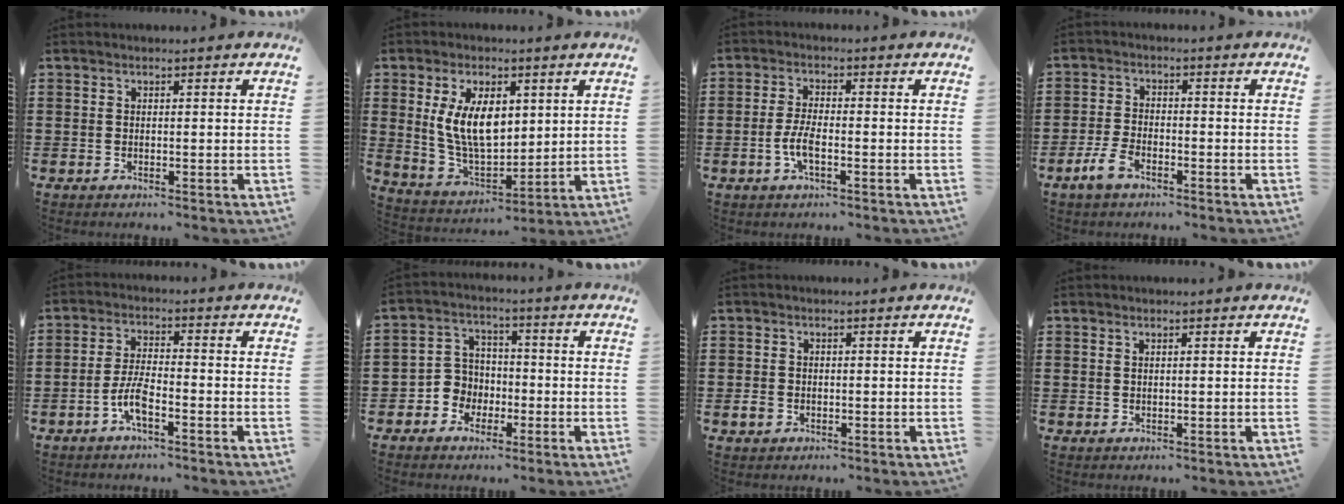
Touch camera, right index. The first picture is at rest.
{"total": 9.9, "force": [2.5, 5.4, 7.9], "torque": [-0.174, 0.004, 0.042]}
{"total": 3.9, "force": [-1.4, 1.2, 3.4], "torque": [-0.081, -0.002, -0.031]}
{"total": 3.8, "force": [-2.5, 1.6, 2.4], "torque": [-0.063, 0.001, -0.053]}
{"total": 5.2, "force": [-2.9, 1.2, 4.1], "torque": [-0.104, -0.005, -0.061]}
{"total": 4.6, "force": [-2.0, 4.2, 0.6], "torque": [-0.026, 0.010, -0.041]}
{"total": 1.8, "force": [-0.9, 1.4, 0.7], "torque": [-0.016, 0.000, -0.018]}
{"total": 0.0}